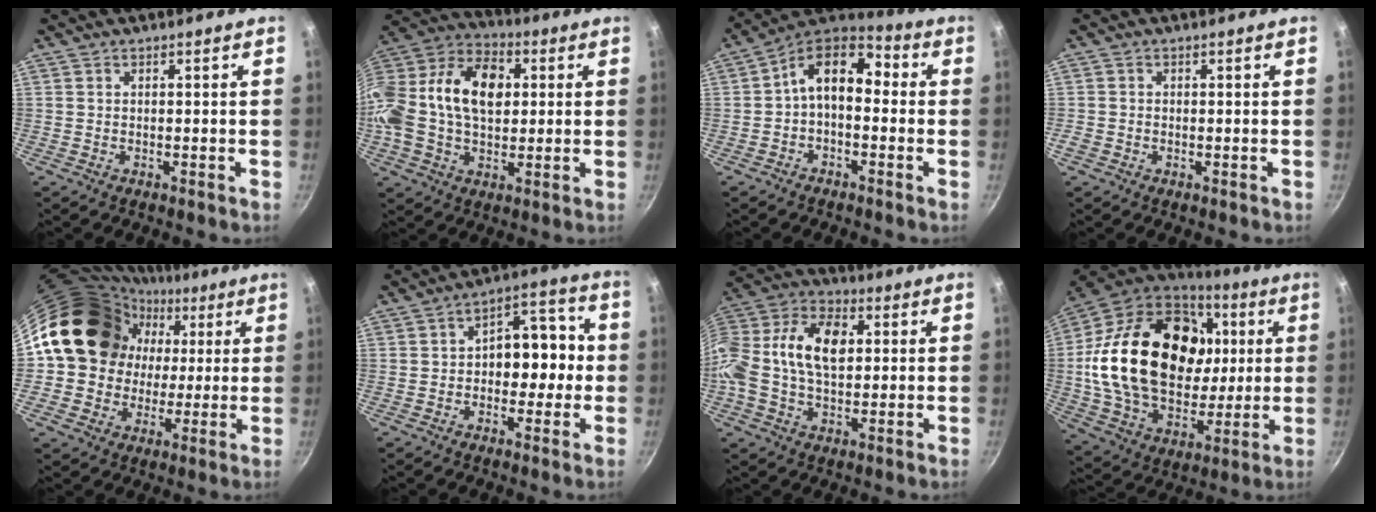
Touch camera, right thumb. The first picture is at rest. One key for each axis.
{"total": 22.8, "fx": 2.7, "fy": 15.4, "fz": 16.6, "tx": -0.309, "ty": 0.039, "tz": 0.031}
{"total": 11.5, "fx": 0.0, "fy": 7.3, "fz": 8.8, "tx": -0.127, "ty": 0.045, "tz": -0.021}
{"total": 1.0, "fx": -0.4, "fy": 0.8, "fz": 0.4, "tx": -0.009, "ty": 0.000, "tz": -0.008}
{"total": 18.7, "fx": 3.2, "fy": 16.2, "fz": 8.7, "tx": -0.125, "ty": 0.033, "tz": 0.052}
{"total": 10.9, "fx": -0.6, "fy": 7.4, "fz": 7.9, "tx": -0.047, "ty": 0.043, "tz": -0.018}
{"total": 18.3, "fx": 1.8, "fy": 11.7, "fz": 13.9, "tx": -0.266, "ty": 0.034, "tz": 0.014}
{"total": 33.6, "fx": 5.2, "fy": 22.9, "fz": 24.0, "tx": -0.416, "ty": 0.012, "tz": 0.096}